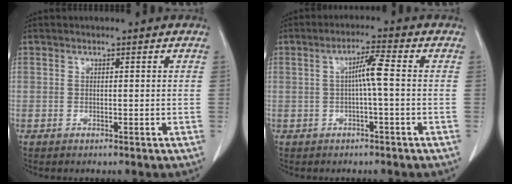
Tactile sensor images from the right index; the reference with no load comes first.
{"total": 3.9, "force": [-0.1, -0.2, 3.9], "torque": [-0.071, 0.011, 0.000]}